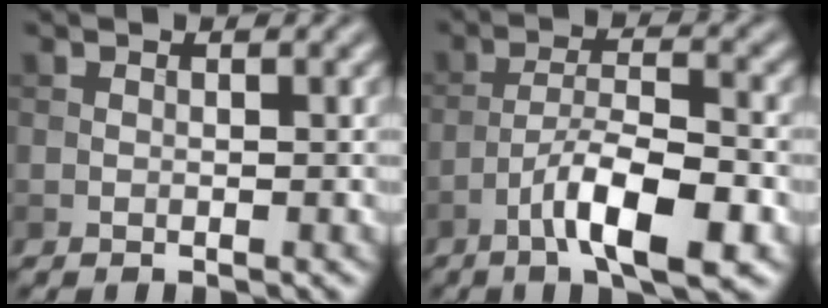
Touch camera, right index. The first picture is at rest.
{"total": 7.7, "force": [-4.0, 2.0, 6.3], "torque": [-0.105, 0.010, -0.071]}